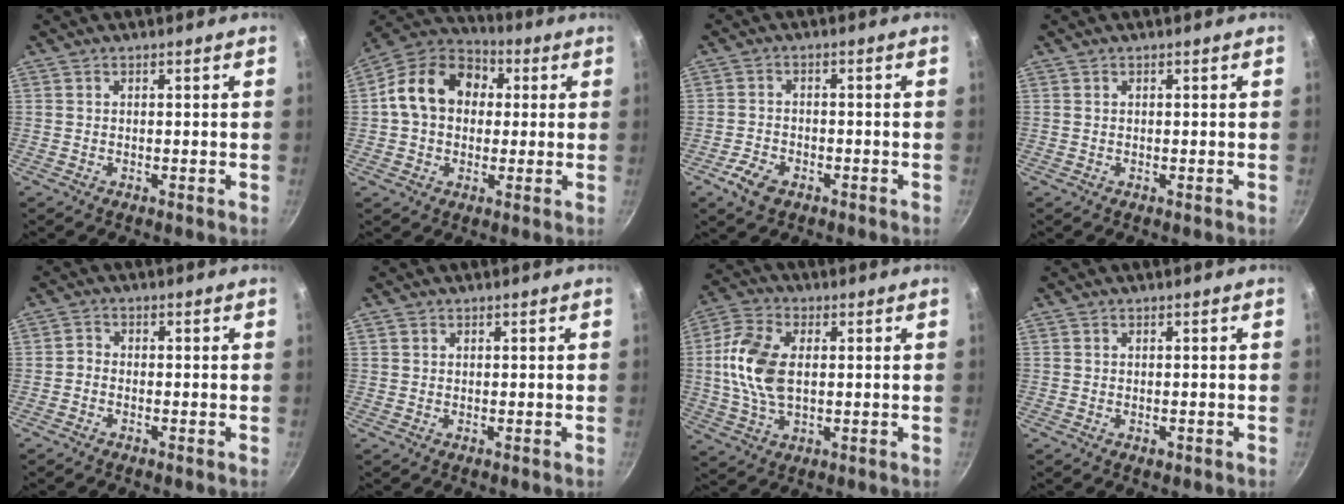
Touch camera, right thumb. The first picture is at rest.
{"total": 15.4, "force": [2.2, 12.0, 9.4], "torque": [-0.131, 0.032, 0.018]}
{"total": 5.3, "force": [-2.9, 3.1, 3.1], "torque": [-0.063, 0.017, -0.053]}
{"total": 0.0}
{"total": 1.5, "force": [-1.1, 0.8, 0.6], "torque": [-0.015, 0.013, -0.026]}
{"total": 0.7, "force": [0.4, 0.5, 0.2], "torque": [-0.002, 0.001, 0.006]}
{"total": 12.3, "force": [0.9, 7.2, 9.9], "torque": [-0.194, 0.011, 0.009]}
{"total": 0.8, "force": [-0.2, 0.5, 0.6], "torque": [-0.005, 0.001, -0.003]}